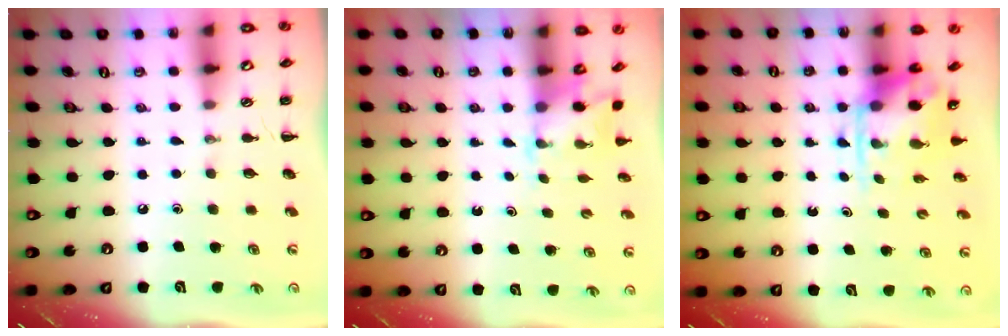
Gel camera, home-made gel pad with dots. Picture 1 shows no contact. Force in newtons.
{"total": 1.7, "press": 1.6, "slide": 0.5}
{"total": 4.1, "press": 4.0, "slide": 0.7}